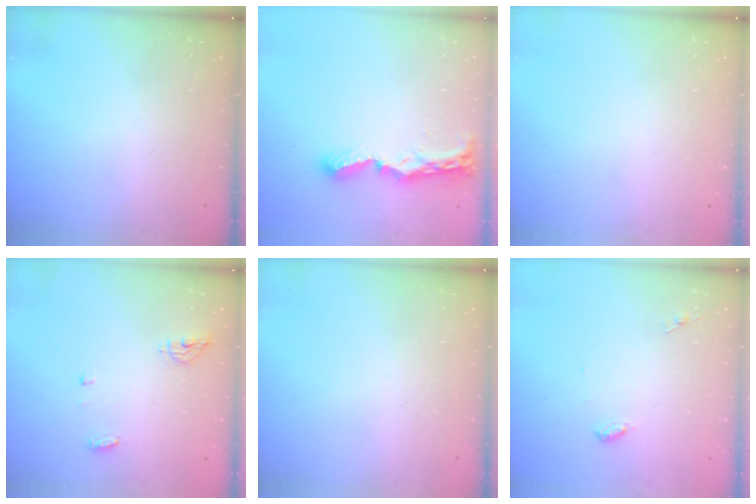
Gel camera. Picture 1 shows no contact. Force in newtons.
{"total": 8.8, "press": 8.8, "slide": 0.3}
{"total": 0.0}
{"total": 9.0, "press": 5.9, "slide": 6.9}
{"total": 0.0}
{"total": 4.6, "press": 4.6, "slide": 0.4}